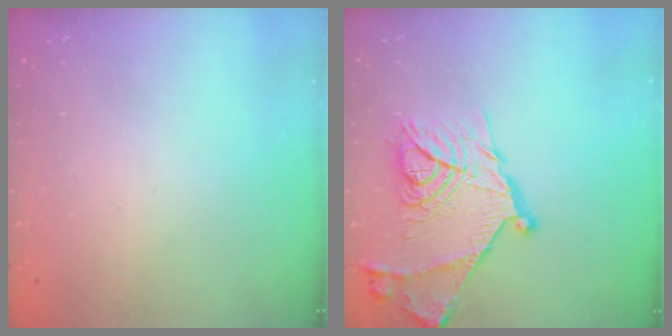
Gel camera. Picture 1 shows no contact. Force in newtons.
{"total": 19.6, "press": 19.6, "slide": 0.6}